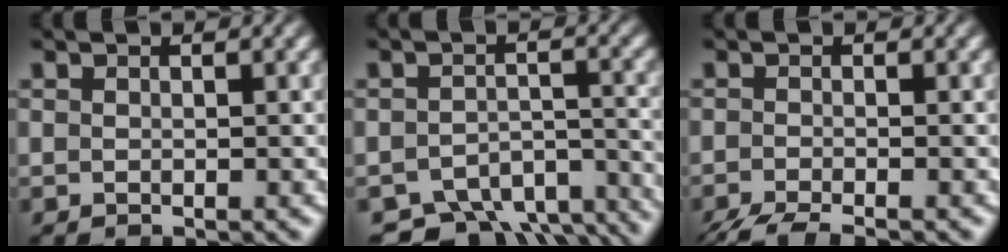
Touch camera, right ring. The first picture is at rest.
{"total": 8.4, "force": [-6.7, 3.9, 3.3], "torque": [-0.032, -0.022, -0.107]}
{"total": 3.6, "force": [-3.1, 1.1, 1.4], "torque": [-0.029, -0.018, -0.046]}